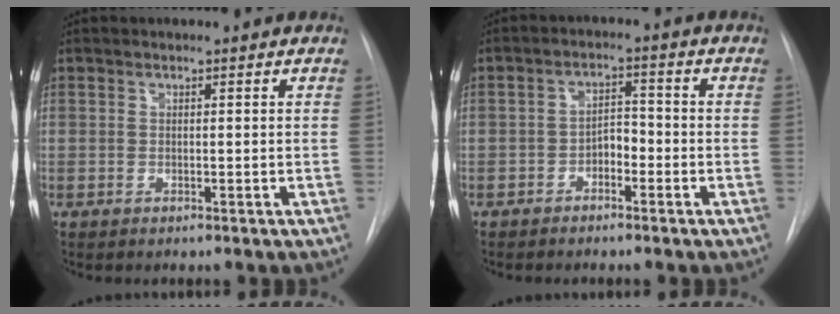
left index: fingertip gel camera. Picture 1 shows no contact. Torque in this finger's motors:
{"motor_torque": [0.09, 0.03, -0.02, 0.02]}